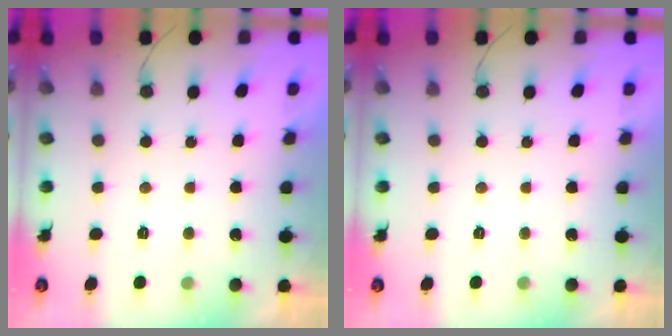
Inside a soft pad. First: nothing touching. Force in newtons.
{"total": 0.0}